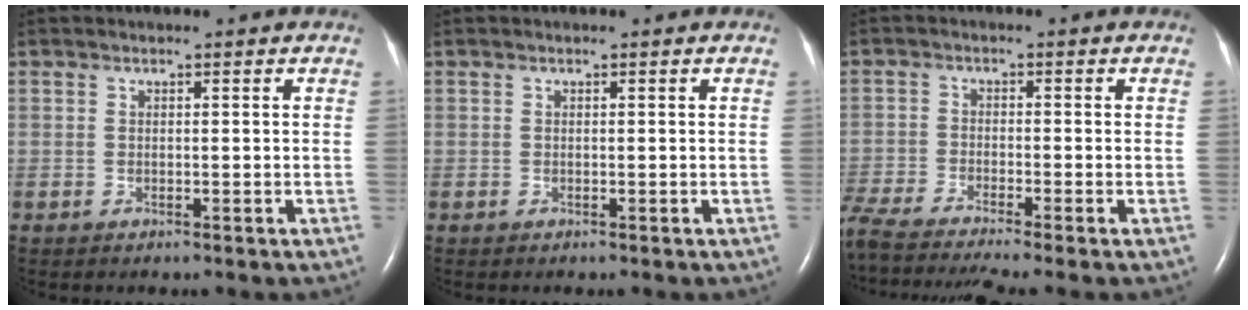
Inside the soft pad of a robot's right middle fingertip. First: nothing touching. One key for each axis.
{"total": 0.0}
{"total": 13.3, "fx": -11.5, "fy": -0.3, "fz": 6.6, "tx": -0.127, "ty": -0.023, "tz": -0.199}